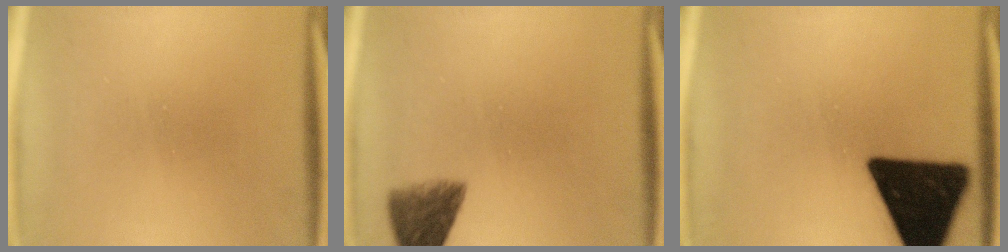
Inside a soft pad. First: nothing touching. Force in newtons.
{"total": 5.6}
{"total": 19.0}